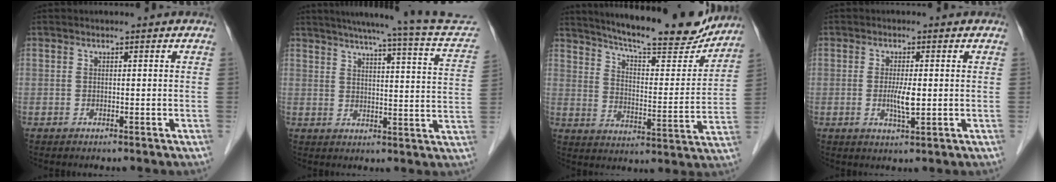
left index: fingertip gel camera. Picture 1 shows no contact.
{"total": 22.3, "force": [20.7, -0.4, 8.5], "torque": [-0.117, -0.059, 0.241]}
{"total": 21.0, "force": [18.7, 2.9, 9.1], "torque": [-0.144, -0.020, 0.259]}
{"total": 3.4, "force": [-0.2, 0.6, 3.4], "torque": [-0.067, -0.005, -0.002]}